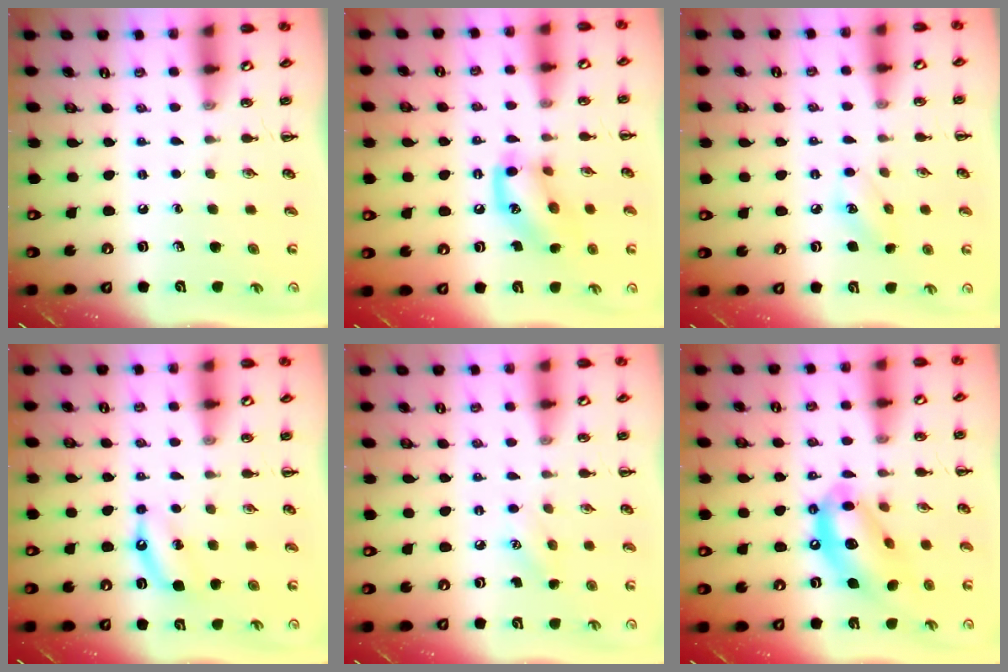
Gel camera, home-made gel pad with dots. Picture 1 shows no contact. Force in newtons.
{"total": 12.3, "press": 12.3, "slide": 0.8}
{"total": 6.3, "press": 6.2, "slide": 1.4}
{"total": 5.7, "press": 5.4, "slide": 1.6}
{"total": 4.8, "press": 4.6, "slide": 1.3}
{"total": 15.7, "press": 15.2, "slide": 3.7}